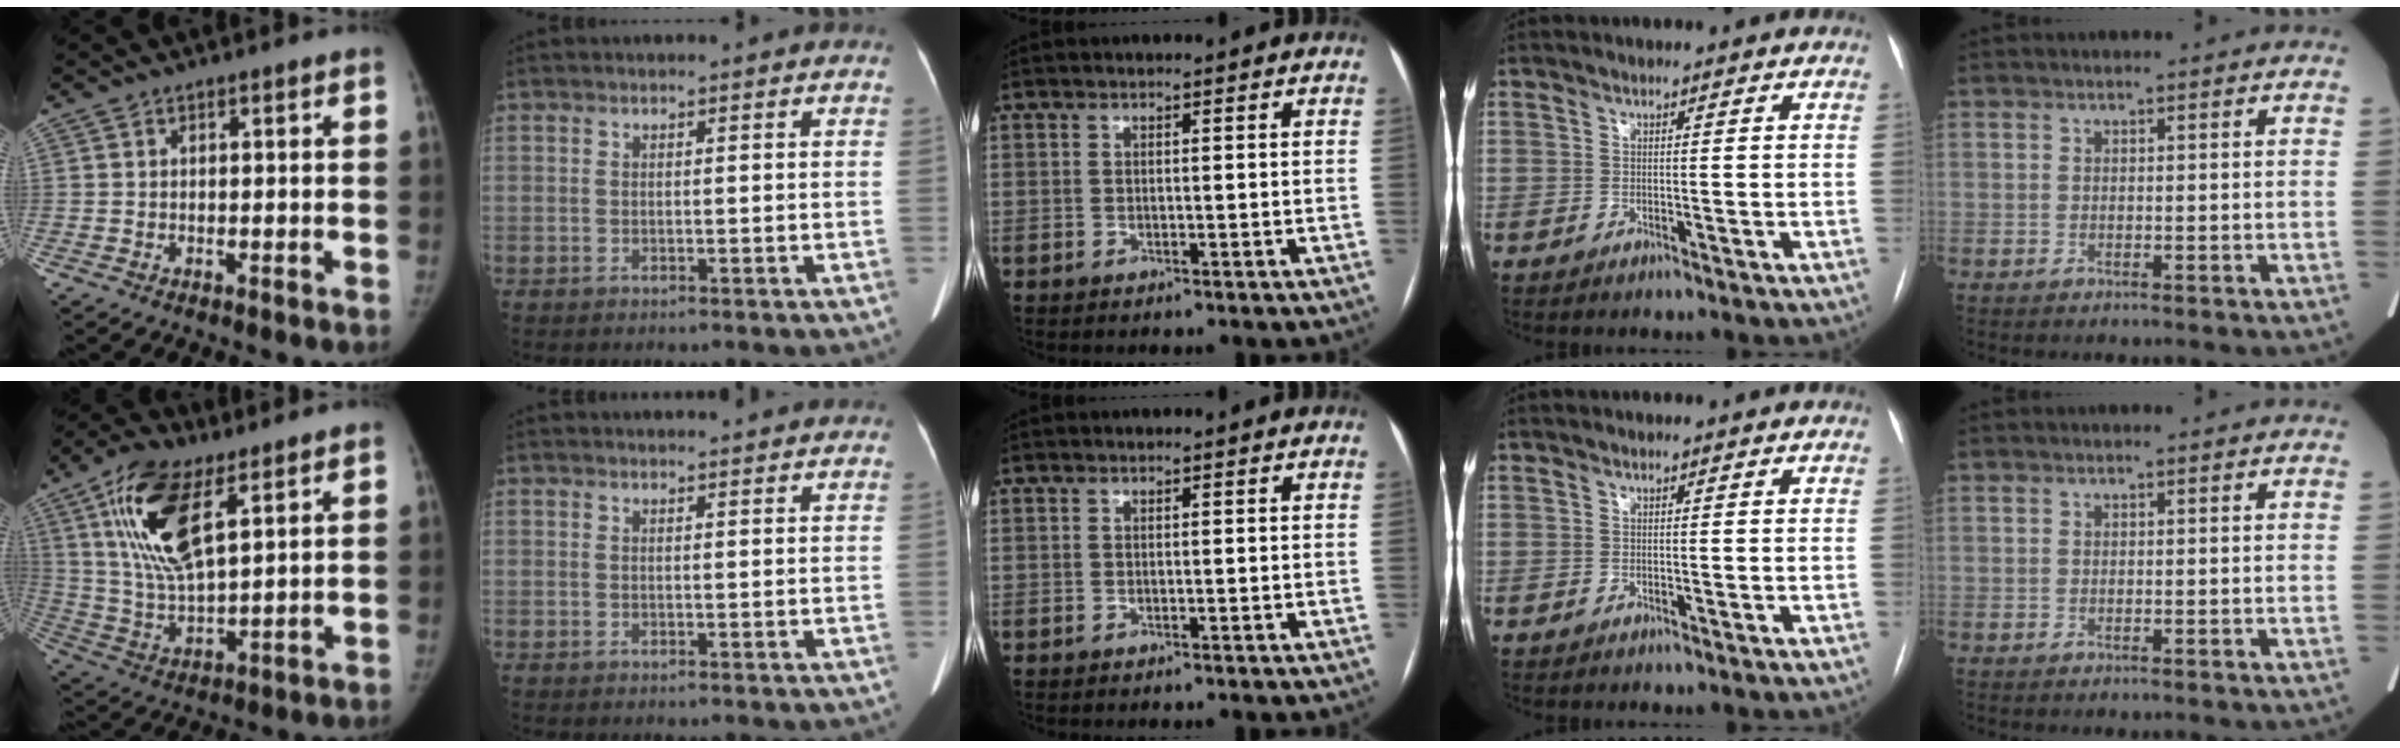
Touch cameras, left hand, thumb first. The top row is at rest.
{"thumb": {"total": 16.9, "force": [7.9, 6.9, 13.3], "torque": [-0.248, -0.024, 0.151]}, "index": {"total": 5.7, "force": [5.5, 0.4, 1.4], "torque": [-0.020, 0.020, 0.055]}}